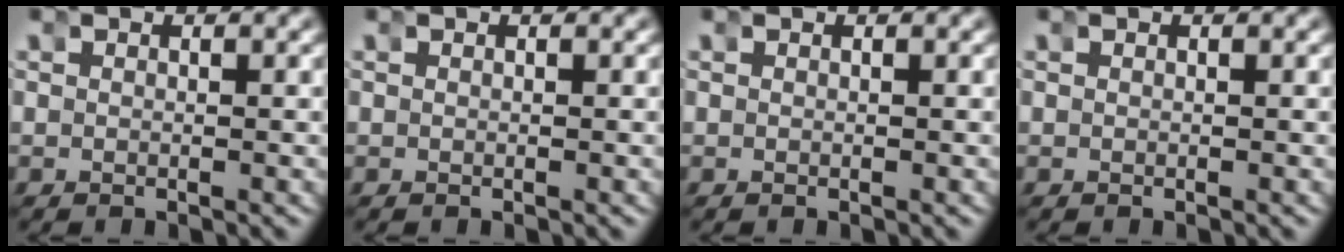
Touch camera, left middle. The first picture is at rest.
{"total": 0.0}
{"total": 0.0}
{"total": 0.0}